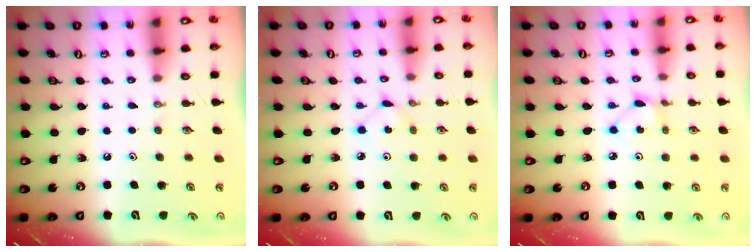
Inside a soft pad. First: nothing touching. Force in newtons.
{"total": 2.6, "press": 2.6, "slide": 0.3}
{"total": 2.0, "press": 2.0, "slide": 0.3}